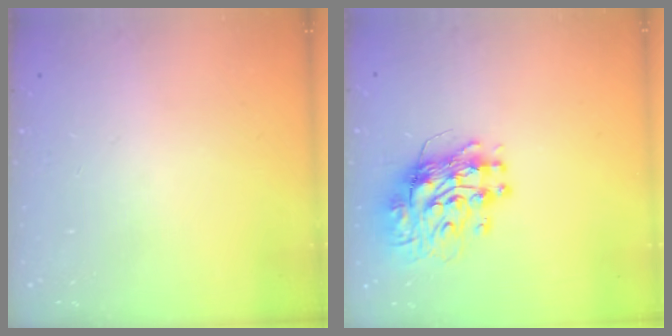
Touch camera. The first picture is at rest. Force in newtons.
{"total": 11.6, "press": 11.6, "slide": 1.2}